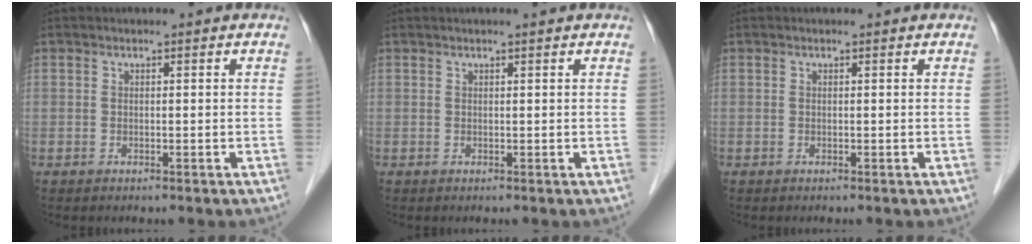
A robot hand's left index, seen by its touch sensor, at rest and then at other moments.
{"total": 1.3, "force": [1.1, -0.1, 0.8], "torque": [-0.011, 0.010, 0.018]}
{"total": 0.0}